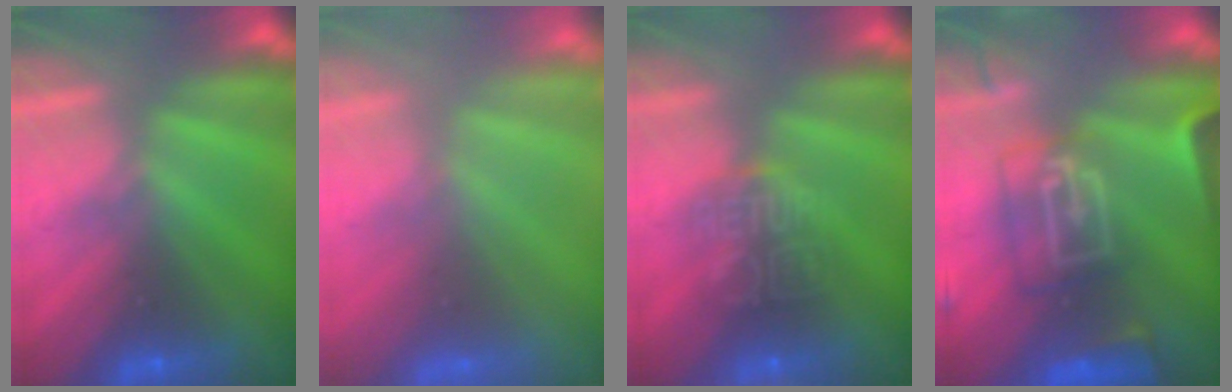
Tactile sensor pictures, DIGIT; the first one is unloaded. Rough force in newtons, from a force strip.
{"total": 6.0}
{"total": 6.3}
{"total": 8.4}